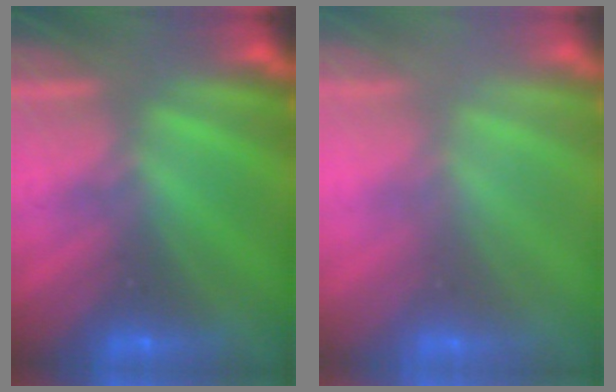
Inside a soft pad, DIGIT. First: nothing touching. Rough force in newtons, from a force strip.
{"total": 3.1}